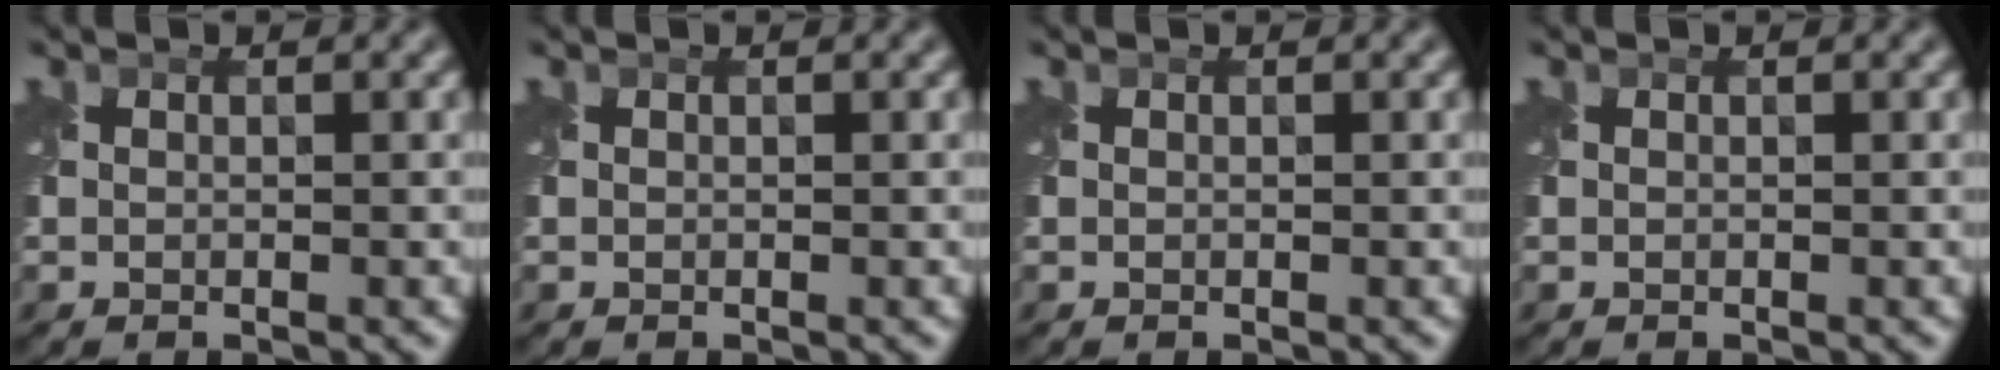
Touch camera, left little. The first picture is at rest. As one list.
[{"total": 0.0}, {"total": 0.0}, {"total": 0.0}]